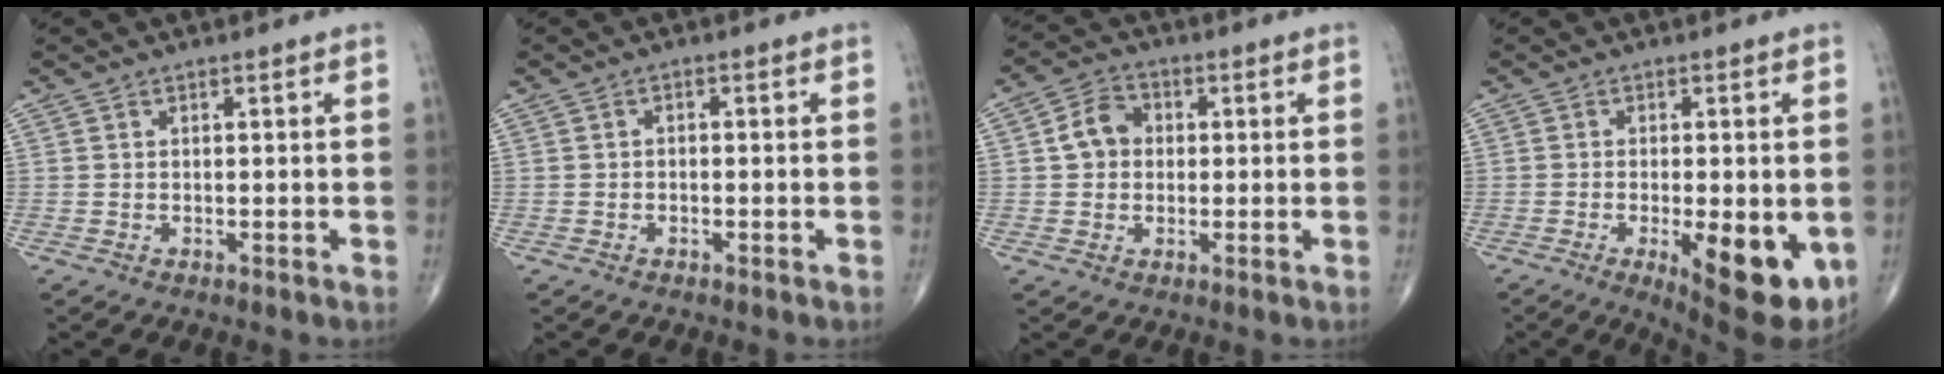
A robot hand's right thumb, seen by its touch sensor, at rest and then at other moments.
{"total": 0.8, "force": [-0.3, 0.5, 0.5], "torque": [-0.005, 0.007, -0.008]}
{"total": 6.1, "force": [0.5, 5.1, 3.3], "torque": [-0.047, 0.016, 0.000]}
{"total": 13.6, "force": [-3.9, 4.9, 12.1], "torque": [-0.140, -0.017, -0.041]}